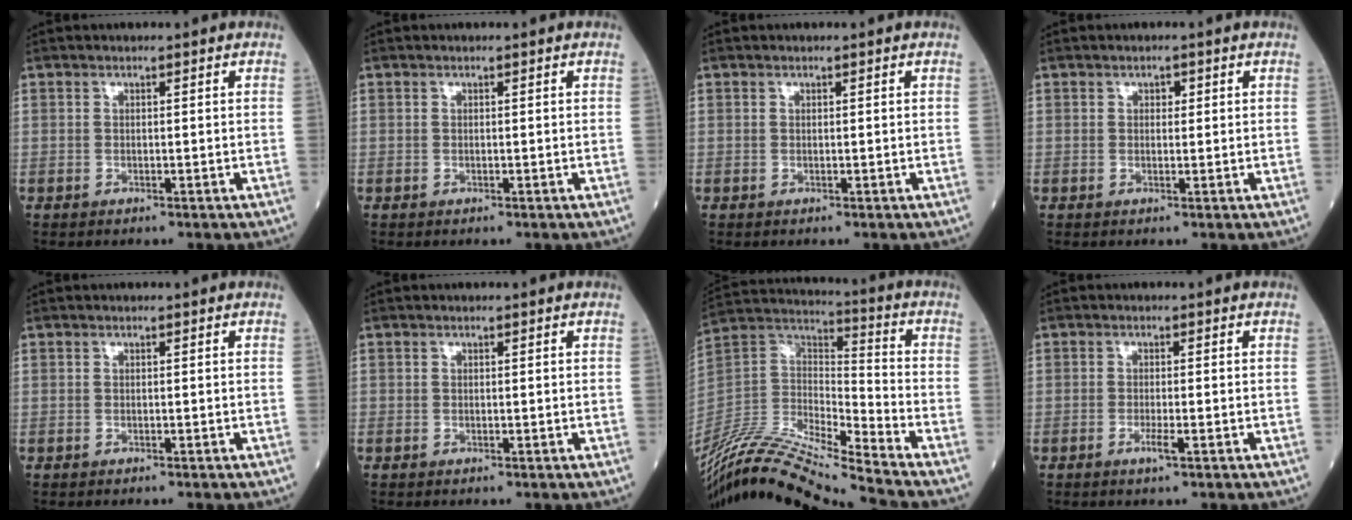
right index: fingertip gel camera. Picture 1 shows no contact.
{"total": 0.0}
{"total": 0.0}
{"total": 1.0, "force": [0.4, 0.7, 0.6], "torque": [-0.007, 0.000, 0.004]}
{"total": 0.5, "force": [-0.5, 0.0, 0.2], "torque": [-0.001, -0.001, -0.009]}
{"total": 0.0}
{"total": 20.7, "force": [-18.9, -1.0, 8.5], "torque": [-0.180, 0.007, -0.350]}
{"total": 1.8, "force": [-0.9, 0.0, 1.5], "torque": [-0.031, -0.003, -0.016]}